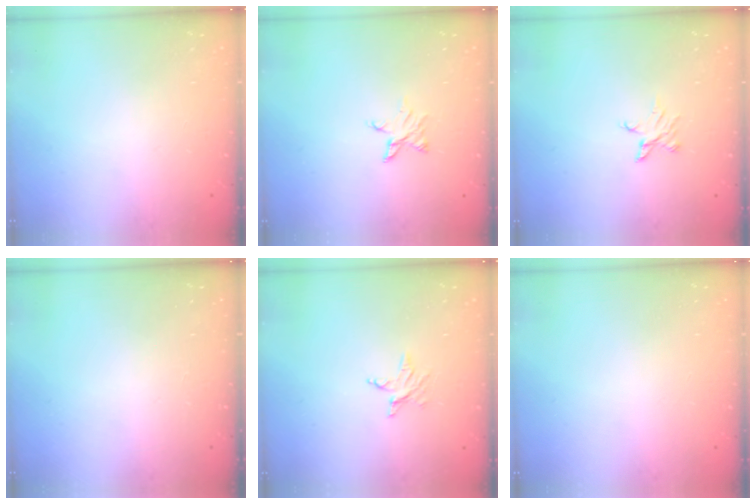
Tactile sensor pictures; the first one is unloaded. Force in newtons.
{"total": 3.8, "press": 3.8, "slide": 0.4}
{"total": 3.3, "press": 3.3, "slide": 0.2}
{"total": 0.0}
{"total": 2.4, "press": 2.4, "slide": 0.3}
{"total": 0.0}